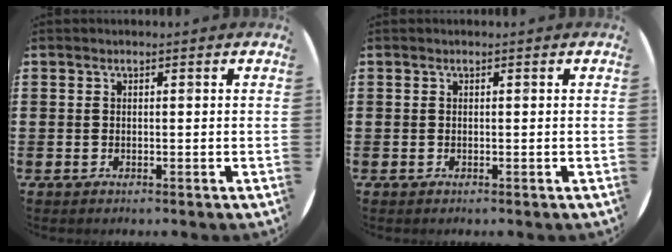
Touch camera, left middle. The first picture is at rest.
{"total": 0.0}